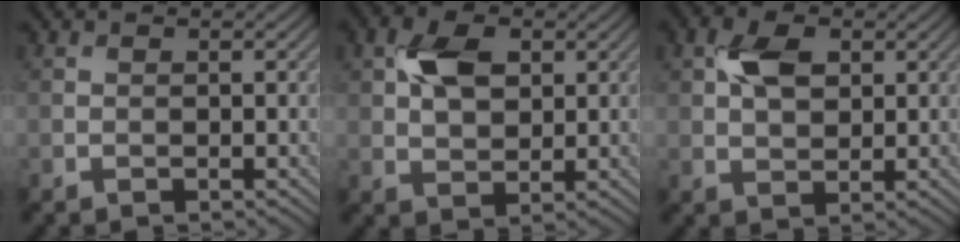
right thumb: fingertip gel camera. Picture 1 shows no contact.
{"total": 6.0, "force": [1.9, 3.8, 4.3], "torque": [-0.089, 0.004, 0.031]}
{"total": 5.1, "force": [1.7, 3.2, 3.6], "torque": [-0.078, 0.006, 0.027]}